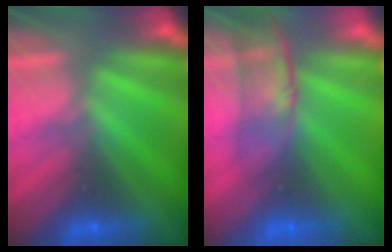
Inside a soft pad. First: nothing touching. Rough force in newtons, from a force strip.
{"total": 3.0}